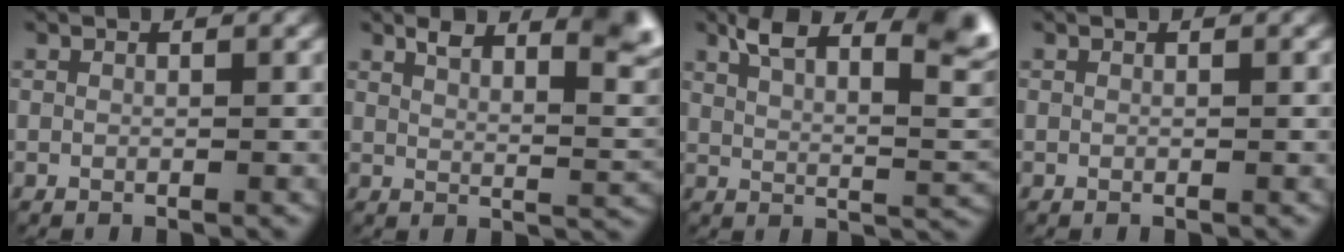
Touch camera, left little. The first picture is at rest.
{"total": 5.7, "force": [3.4, 1.6, 4.2], "torque": [-0.051, 0.004, 0.052]}
{"total": 8.8, "force": [4.9, 2.7, 6.8], "torque": [-0.101, 0.013, 0.081]}
{"total": 0.0}